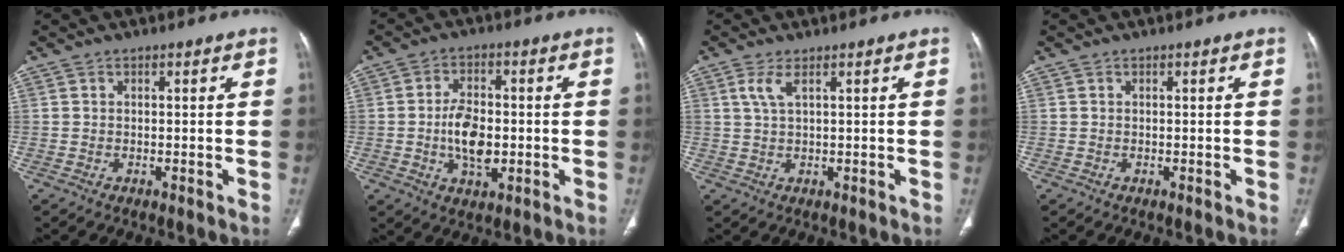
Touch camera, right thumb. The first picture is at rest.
{"total": 8.1, "force": [-1.1, 4.8, 6.5], "torque": [-0.104, 0.005, -0.020]}
{"total": 2.9, "force": [1.3, 0.8, 2.4], "torque": [-0.064, 0.003, 0.034]}
{"total": 0.0}